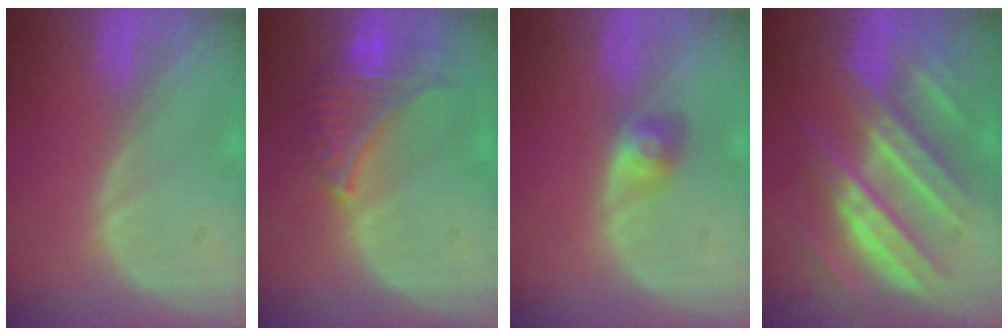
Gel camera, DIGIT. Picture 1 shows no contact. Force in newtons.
{"total": 7.6, "press": 7.2, "slide": 2.5}
{"total": 2.9, "press": 2.6, "slide": 1.1}
{"total": 11.3, "press": 11.2, "slide": 1.1}